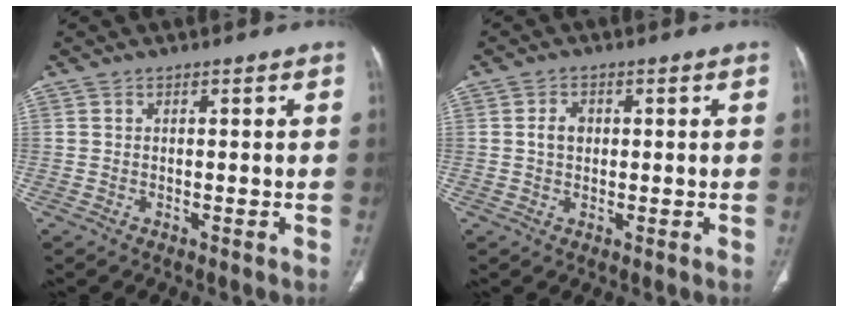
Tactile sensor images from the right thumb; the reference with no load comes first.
{"total": 3.0, "force": [0.4, 2.3, 1.9], "torque": [-0.030, 0.007, 0.005]}